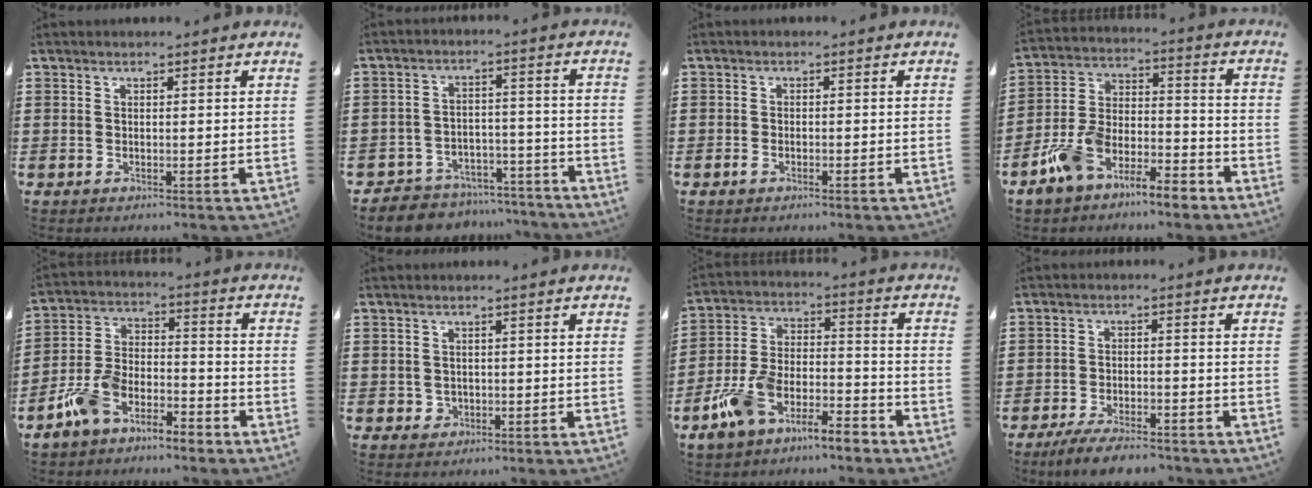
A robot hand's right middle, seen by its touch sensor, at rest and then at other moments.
{"total": 6.0, "force": [-5.8, 1.6, 0.3], "torque": [-0.002, 0.023, -0.116]}
{"total": 1.3, "force": [-0.8, 0.5, 0.8], "torque": [-0.025, -0.004, -0.018]}
{"total": 9.1, "force": [-7.7, 3.0, 3.9], "torque": [-0.088, 0.016, -0.154]}
{"total": 7.9, "force": [-6.8, 2.6, 3.0], "torque": [-0.071, 0.014, -0.137]}
{"total": 1.1, "force": [-0.1, 1.1, 0.3], "torque": [-0.010, 0.006, -0.005]}
{"total": 8.7, "force": [-7.2, 2.6, 4.0], "torque": [-0.084, 0.014, -0.144]}
{"total": 4.9, "force": [-4.4, 0.5, 2.1], "torque": [-0.038, -0.001, -0.085]}